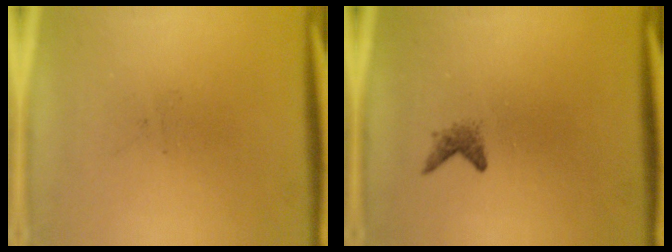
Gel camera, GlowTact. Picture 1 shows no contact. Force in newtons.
{"total": 1.2}